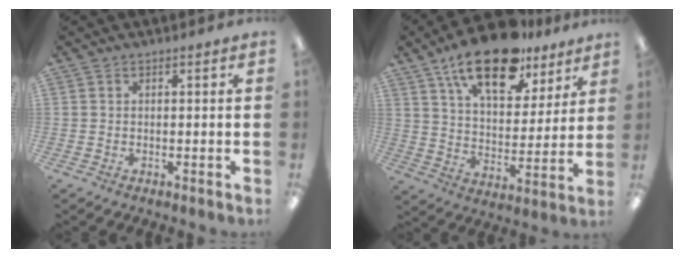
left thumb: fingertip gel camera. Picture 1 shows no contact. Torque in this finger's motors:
{"motor_torque": [0.55, 0.61, 1.59, -1.18, 0.39]}